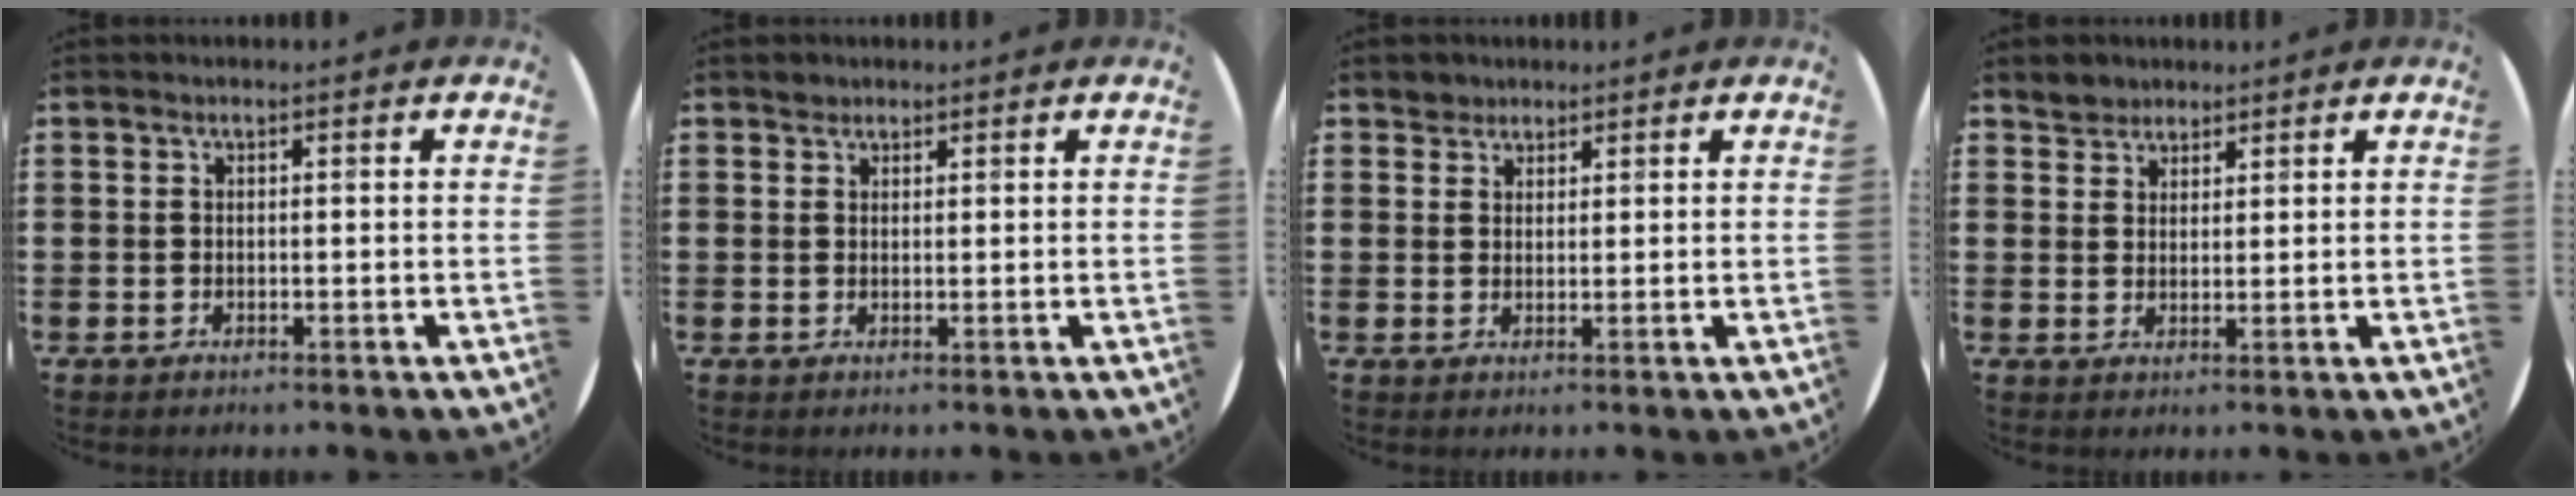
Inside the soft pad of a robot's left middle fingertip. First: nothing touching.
{"total": 1.0, "force": [0.9, 0.4, 0.0], "torque": [0.007, -0.002, 0.017]}
{"total": 2.2, "force": [1.8, 1.1, -0.2], "torque": [0.008, 0.001, 0.036]}
{"total": 2.7, "force": [2.4, 1.1, -0.4], "torque": [0.008, 0.001, 0.047]}